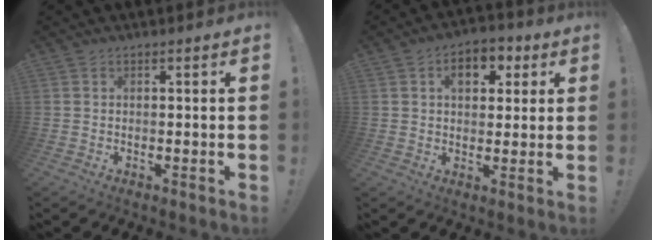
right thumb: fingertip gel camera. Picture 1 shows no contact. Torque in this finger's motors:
{"motor_torque": [0.45, 1.80, 0.49, -0.11, 0.00]}